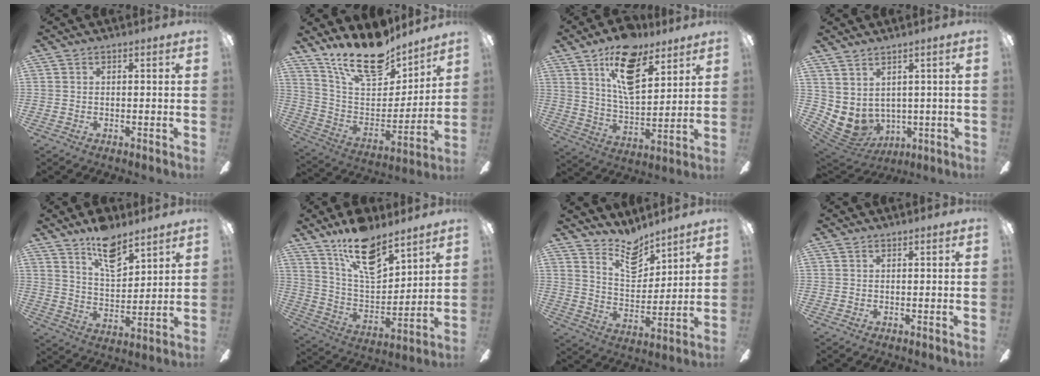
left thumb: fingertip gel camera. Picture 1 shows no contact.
{"total": 19.8, "force": [15.8, 7.6, 9.1], "torque": [-0.170, -0.107, 0.282]}
{"total": 17.8, "force": [10.7, 8.2, 11.6], "torque": [-0.195, -0.037, 0.187]}
{"total": 4.8, "force": [1.7, 4.1, 2.0], "torque": [-0.080, -0.030, 0.036]}
{"total": 11.7, "force": [8.9, 4.7, 5.8], "torque": [-0.091, -0.051, 0.159]}
{"total": 17.2, "force": [12.0, 7.3, 9.9], "torque": [-0.176, -0.066, 0.212]}
{"total": 11.4, "force": [9.5, 4.7, 4.3], "torque": [-0.070, -0.063, 0.175]}
{"total": 0.0}